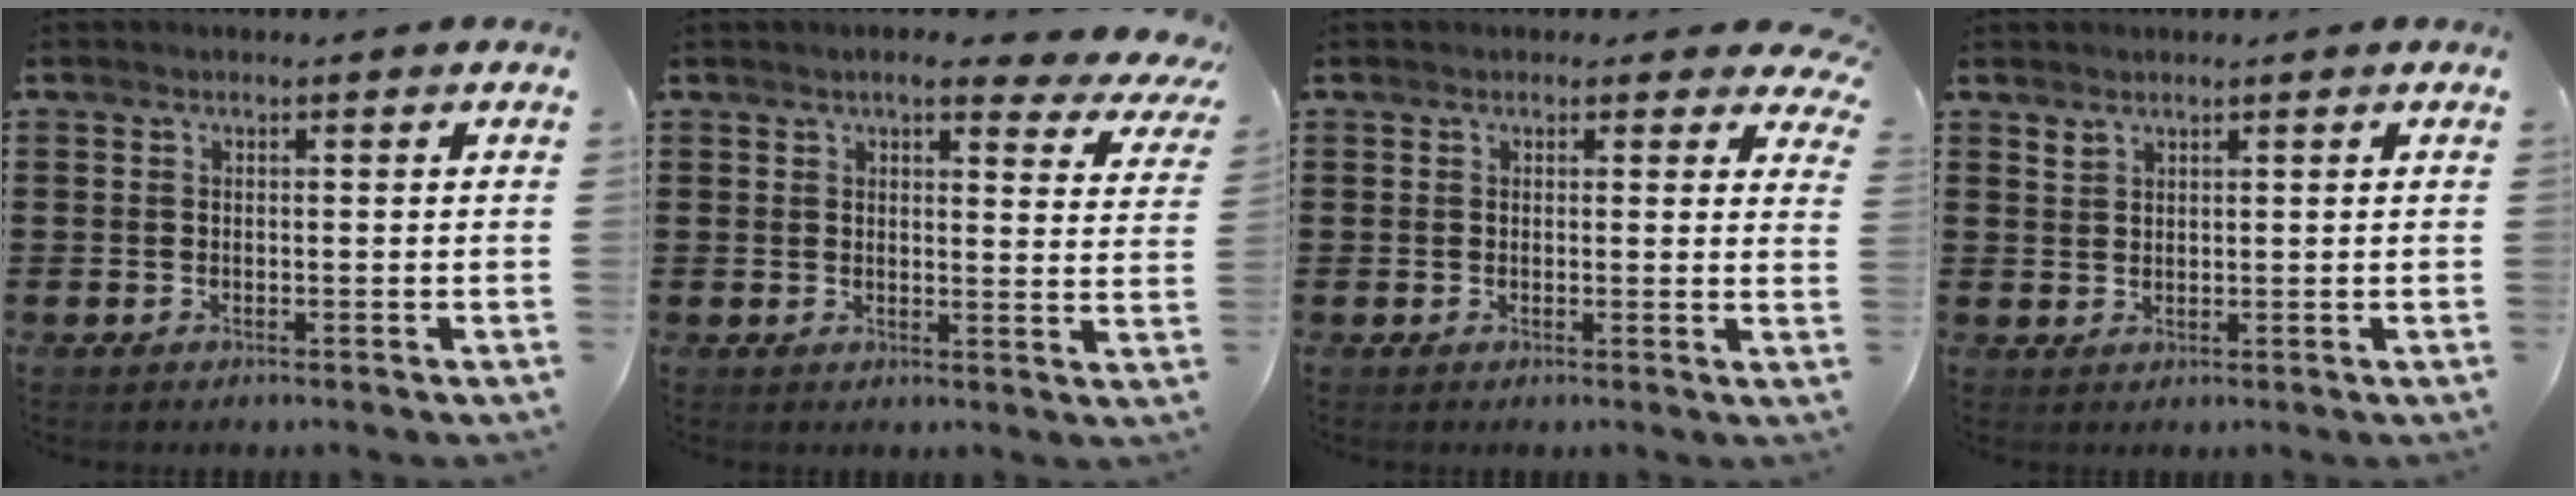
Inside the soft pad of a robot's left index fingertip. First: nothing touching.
{"total": 5.3, "force": [4.3, 0.6, 3.0], "torque": [-0.057, -0.016, 0.072]}
{"total": 1.9, "force": [1.6, 0.9, 0.6], "torque": [-0.002, -0.003, 0.026]}
{"total": 1.5, "force": [1.3, 0.7, 0.1], "torque": [-0.006, 0.000, 0.027]}